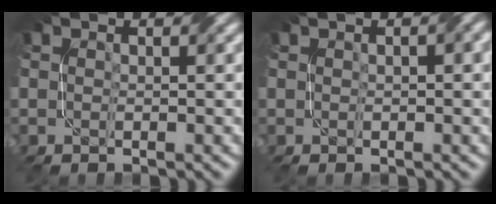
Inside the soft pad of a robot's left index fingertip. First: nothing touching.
{"total": 2.0, "force": [0.4, 0.6, 1.9], "torque": [-0.026, 0.001, 0.010]}